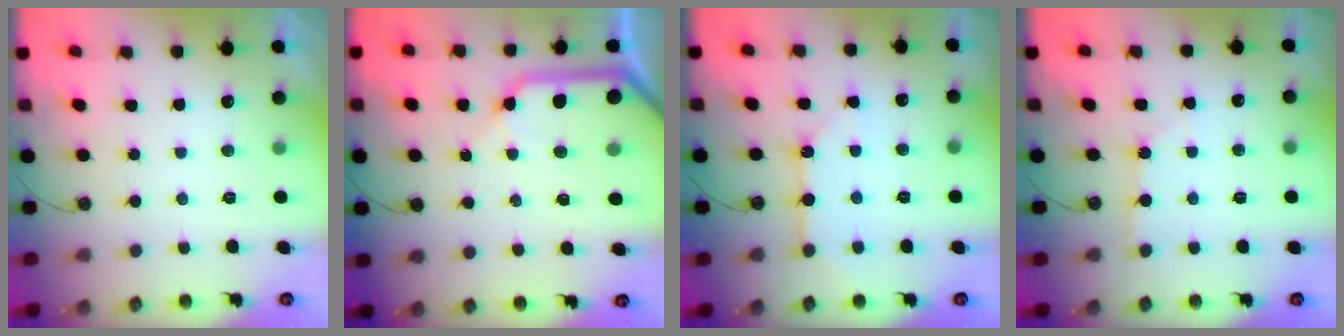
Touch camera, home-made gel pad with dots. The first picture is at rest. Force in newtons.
{"total": 13.3, "press": 13.2, "slide": 1.5}
{"total": 8.5, "press": 8.5, "slide": 0.8}
{"total": 1.6, "press": 1.6, "slide": 0.3}